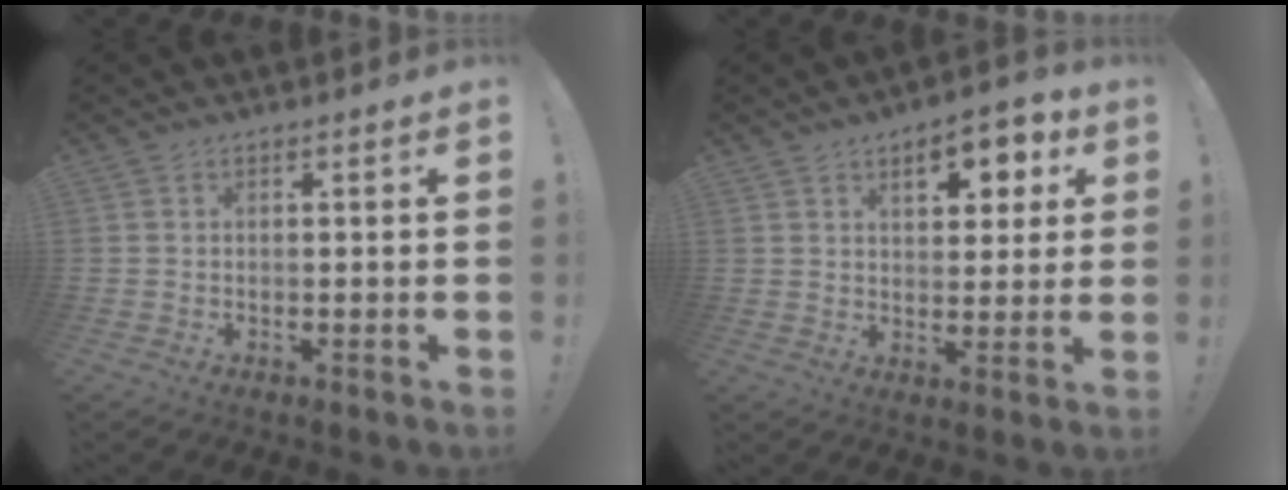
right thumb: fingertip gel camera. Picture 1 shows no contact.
{"total": 10.0, "force": [4.6, 5.3, 7.2], "torque": [-0.089, -0.015, 0.074]}